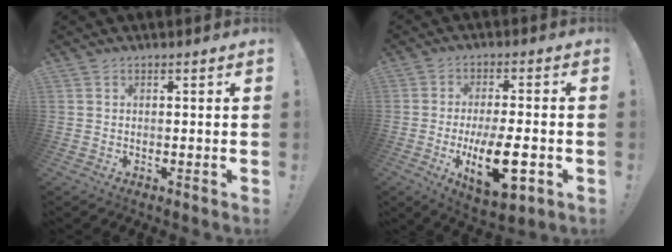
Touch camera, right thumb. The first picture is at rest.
{"total": 15.6, "force": [-4.4, 6.0, 13.8], "torque": [-0.217, 0.000, -0.063]}